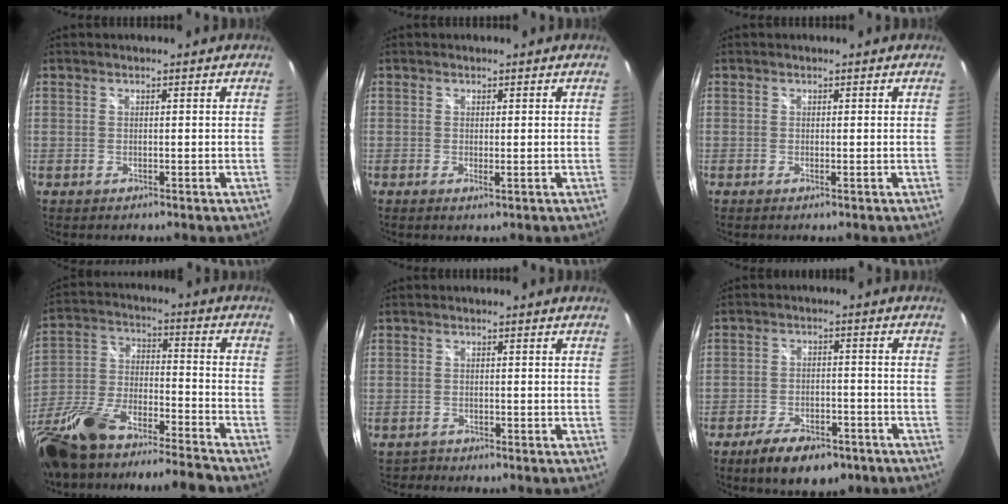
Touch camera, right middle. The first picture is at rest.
{"total": 1.1, "force": [-0.2, 0.0, 1.1], "torque": [-0.021, -0.001, -0.003]}
{"total": 0.7, "force": [-0.3, -0.3, 0.6], "torque": [-0.009, 0.001, -0.006]}
{"total": 18.8, "force": [-15.2, 3.4, 10.6], "torque": [-0.229, -0.029, -0.278]}
{"total": 1.0, "force": [-0.9, 0.4, -0.2], "torque": [0.002, 0.001, -0.018]}
{"total": 11.2, "force": [-7.8, 4.6, 6.6], "torque": [-0.139, -0.011, -0.117]}